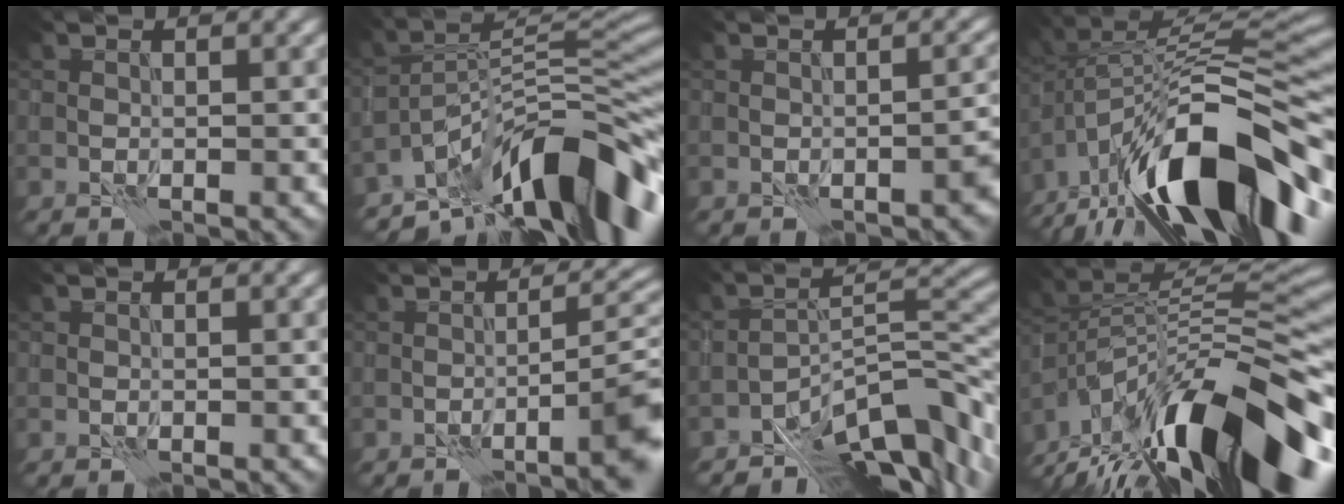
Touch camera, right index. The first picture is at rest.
{"total": 12.6, "force": [-8.5, 3.7, 8.5], "torque": [-0.117, 0.025, -0.149]}
{"total": 1.9, "force": [-1.0, 0.6, 1.5], "torque": [-0.019, 0.001, -0.012]}
{"total": 16.1, "force": [-8.1, 6.8, 12.2], "torque": [-0.202, 0.014, -0.143]}
{"total": 0.0}
{"total": 5.7, "force": [-2.2, 0.8, 5.2], "torque": [-0.060, 0.011, -0.037]}
{"total": 10.2, "force": [-7.0, 3.5, 6.5], "torque": [-0.075, 0.006, -0.129]}
{"total": 15.4, "force": [-9.1, 5.0, 11.4], "torque": [-0.217, 0.025, -0.160]}